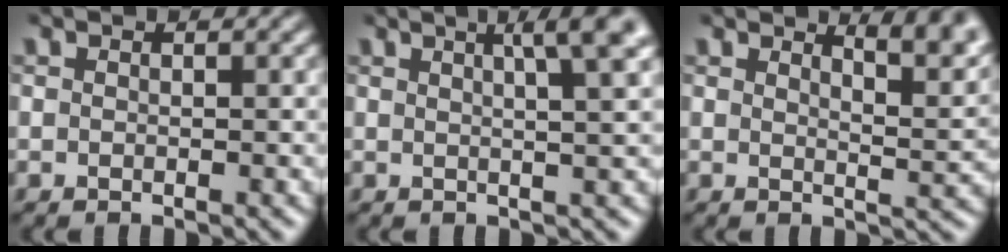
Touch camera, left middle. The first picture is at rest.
{"total": 5.3, "force": [2.5, 1.3, 4.6], "torque": [-0.040, 0.023, 0.014]}
{"total": 5.3, "force": [3.7, 1.5, 3.5], "torque": [-0.031, 0.008, 0.047]}